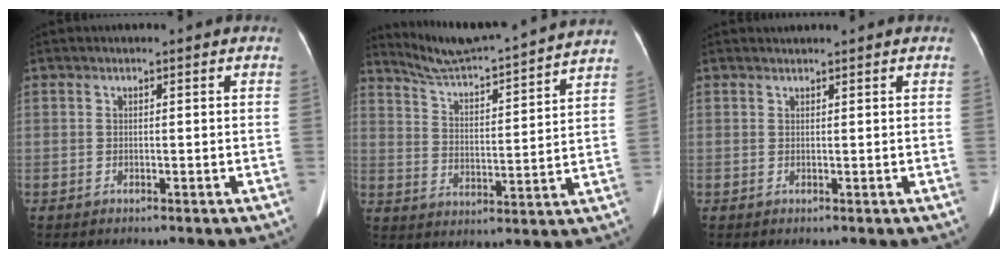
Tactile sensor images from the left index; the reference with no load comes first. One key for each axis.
{"total": 18.7, "fx": 17.7, "fy": -0.8, "fz": 6.2, "tx": -0.110, "ty": -0.018, "tz": 0.252}
{"total": 0.7, "fx": 0.7, "fy": -0.1, "fz": -0.1, "tx": -0.006, "ty": 0.010, "tz": 0.017}